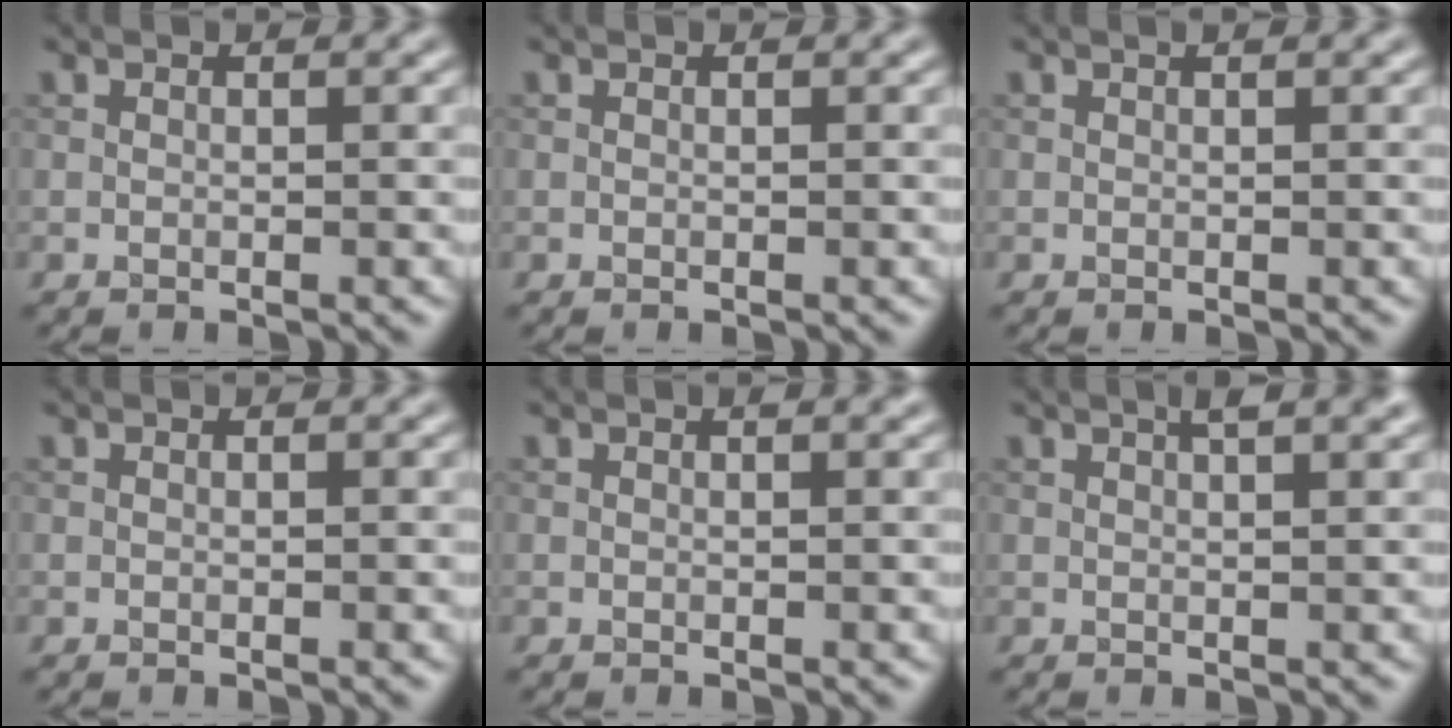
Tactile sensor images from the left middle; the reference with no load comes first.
{"total": 0.0}
{"total": 0.7, "force": [0.4, 0.1, 0.5], "torque": [-0.007, 0.002, 0.003]}
{"total": 0.0}
{"total": 0.7, "force": [0.4, 0.1, 0.5], "torque": [-0.007, 0.002, 0.006]}
{"total": 3.1, "force": [1.6, 1.0, 2.4], "torque": [-0.012, 0.012, 0.005]}